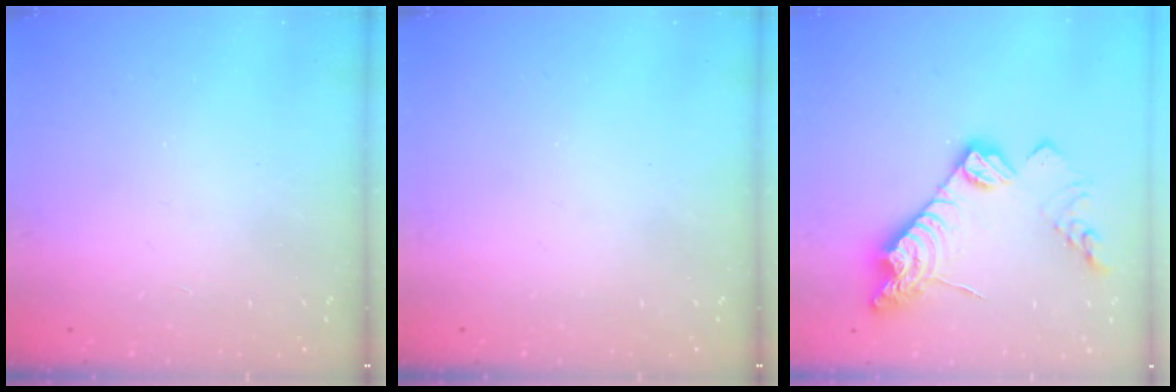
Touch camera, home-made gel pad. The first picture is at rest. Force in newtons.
{"total": 0.0}
{"total": 17.2, "press": 17.1, "slide": 1.2}